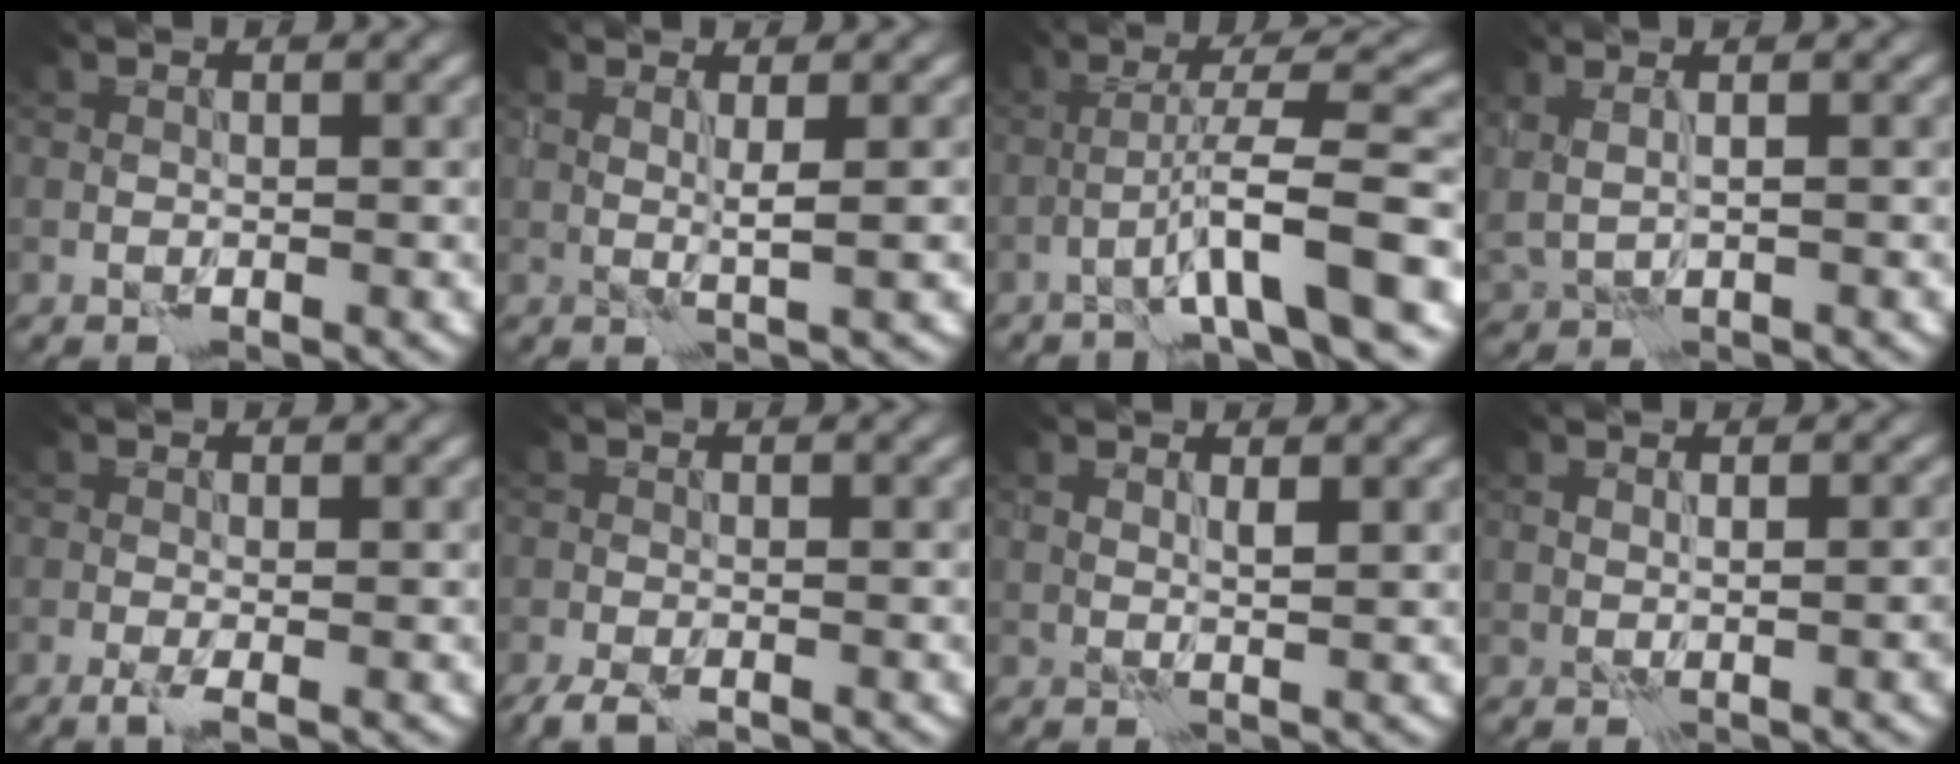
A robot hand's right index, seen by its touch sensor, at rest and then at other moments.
{"total": 1.8, "force": [0.9, 0.0, 1.5], "torque": [-0.024, -0.004, 0.016]}
{"total": 7.2, "force": [-2.8, 0.5, 6.6], "torque": [-0.108, 0.021, -0.046]}
{"total": 3.3, "force": [2.0, 1.3, 2.3], "torque": [-0.052, 0.005, 0.033]}
{"total": 1.3, "force": [-0.6, 0.0, 1.1], "torque": [-0.026, -0.007, -0.016]}
{"total": 2.4, "force": [-2.1, 0.4, 1.2], "torque": [-0.023, -0.012, -0.041]}
{"total": 1.3, "force": [1.1, 0.0, 0.7], "torque": [-0.015, -0.006, 0.022]}
{"total": 2.0, "force": [0.0, 0.5, 1.9], "torque": [-0.027, -0.009, 0.011]}